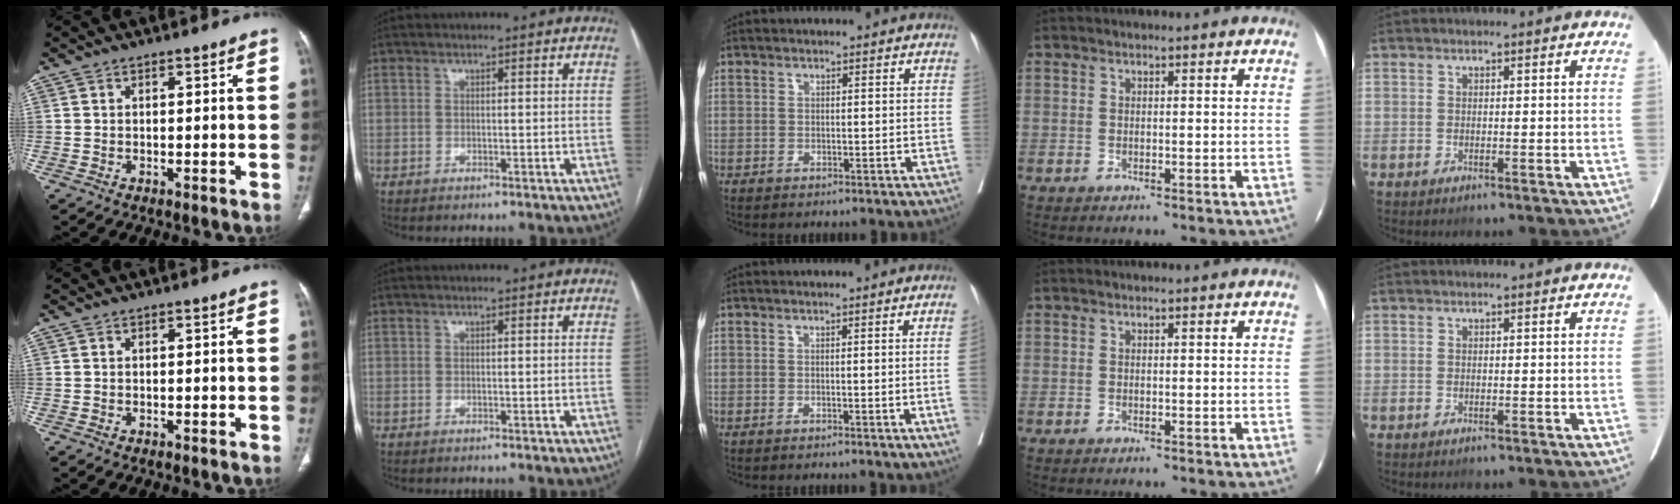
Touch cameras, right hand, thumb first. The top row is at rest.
{"middle": {"total": 2.5, "force": [-0.3, -1.1, 2.2], "torque": [-0.026, -0.002, -0.003]}}